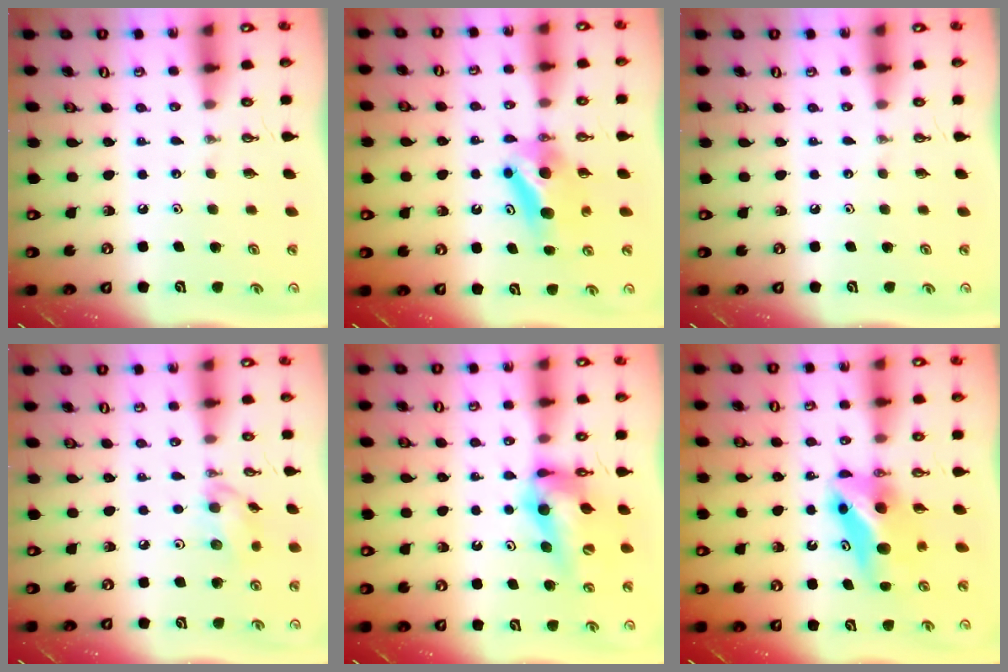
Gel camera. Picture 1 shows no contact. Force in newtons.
{"total": 7.8, "press": 7.2, "slide": 3.0}
{"total": 0.0}
{"total": 8.5, "press": 8.4, "slide": 1.1}
{"total": 12.7, "press": 12.6, "slide": 1.1}
{"total": 7.8, "press": 7.7, "slide": 0.6}